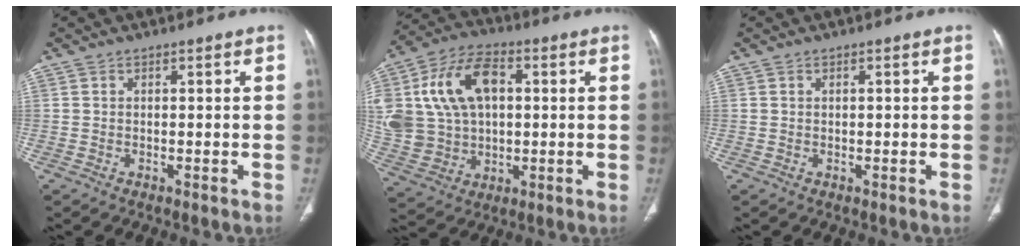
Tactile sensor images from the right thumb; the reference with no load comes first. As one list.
[{"total": 21.1, "force": [4.1, 14.5, 14.7], "torque": [-0.299, 0.021, 0.084]}, {"total": 0.6, "force": [0.2, 0.3, 0.5], "torque": [-0.008, 0.000, 0.005]}]